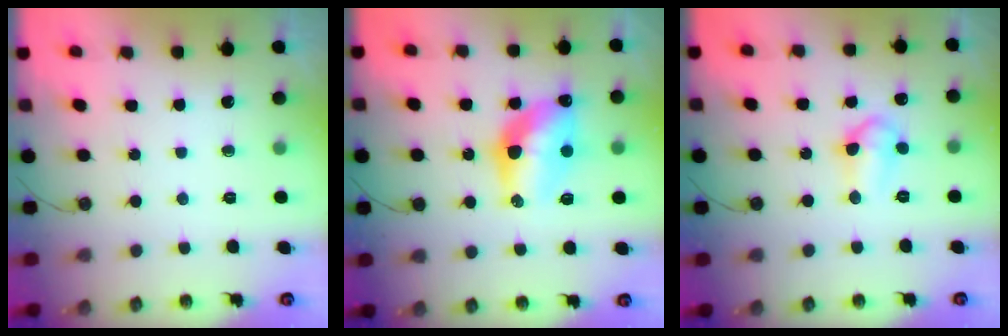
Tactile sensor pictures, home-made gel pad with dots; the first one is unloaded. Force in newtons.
{"total": 11.4, "press": 11.4, "slide": 0.6}
{"total": 7.4, "press": 7.3, "slide": 1.3}